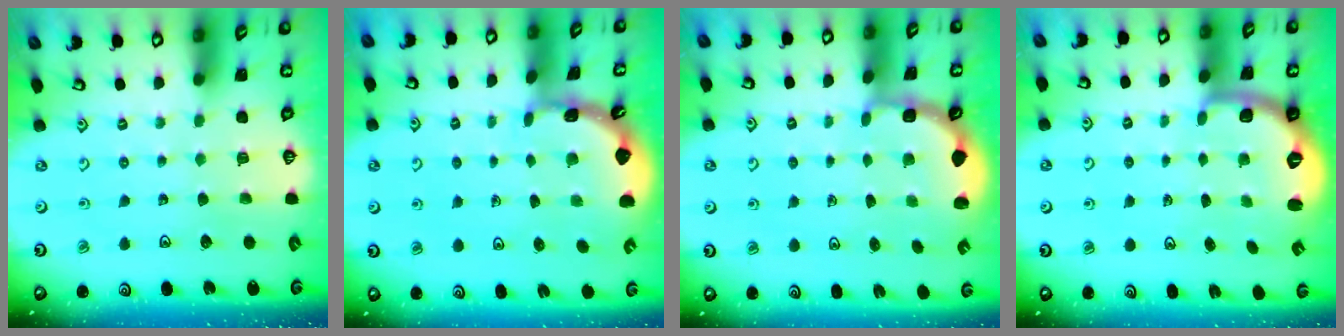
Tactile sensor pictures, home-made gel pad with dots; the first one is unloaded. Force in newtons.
{"total": 1.7, "press": 1.7, "slide": 0.2}
{"total": 2.5, "press": 1.9, "slide": 1.6}
{"total": 2.5, "press": 2.0, "slide": 1.6}